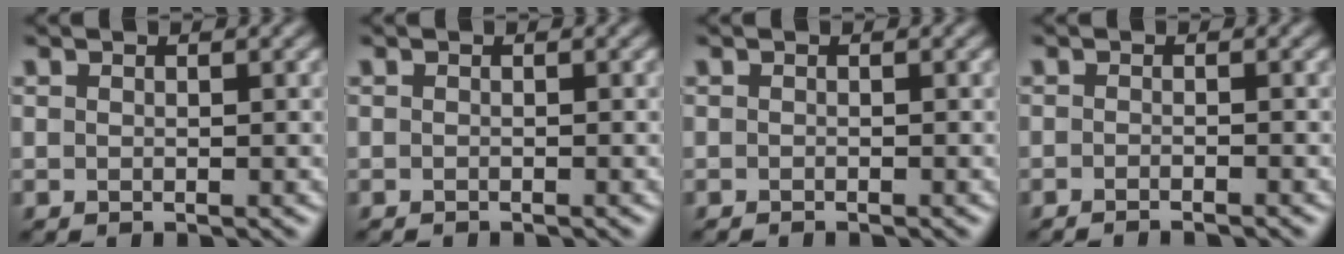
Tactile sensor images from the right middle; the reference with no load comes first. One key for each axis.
{"total": 1.0, "fx": -0.9, "fy": 0.2, "fz": 0.2, "tx": 0.002, "ty": -0.006, "tz": -0.014}
{"total": 0.7, "fx": -0.6, "fy": 0.1, "fz": 0.2, "tx": 0.001, "ty": -0.002, "tz": -0.011}
{"total": 1.9, "fx": -1.4, "fy": 0.5, "fz": 1.2, "tx": -0.009, "ty": -0.001, "tz": -0.026}